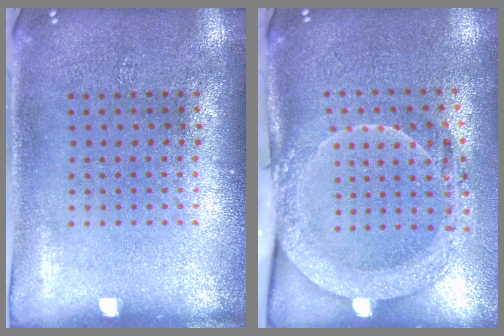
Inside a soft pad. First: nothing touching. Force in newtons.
{"total": 2.0, "press": 2.0, "slide": 0.3}